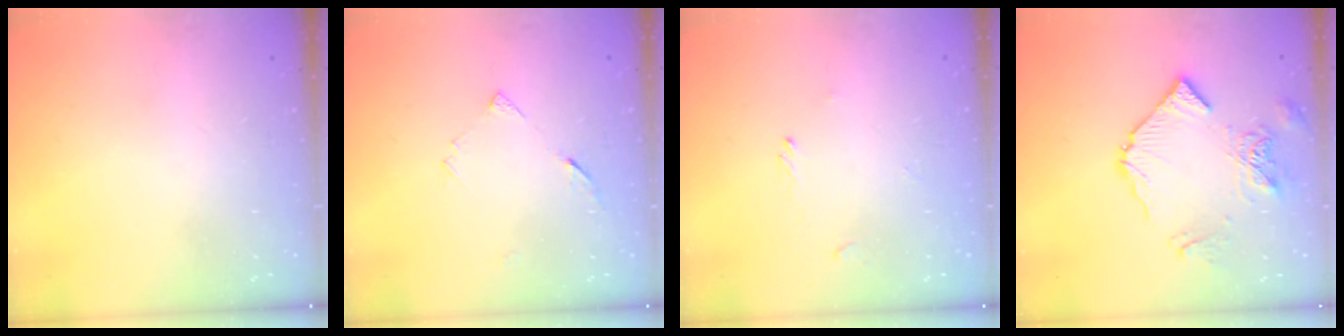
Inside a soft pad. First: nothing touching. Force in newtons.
{"total": 4.3, "press": 4.2, "slide": 0.6}
{"total": 0.0}
{"total": 10.7, "press": 10.7, "slide": 1.0}